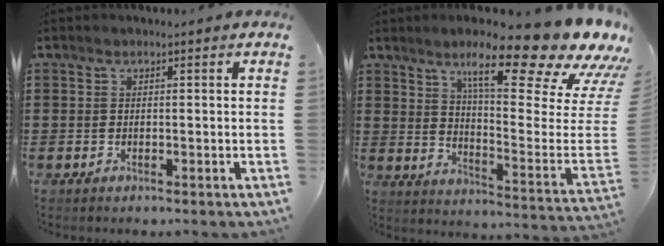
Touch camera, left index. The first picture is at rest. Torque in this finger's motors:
{"motor_torque": [1.53, -0.60, 0.59, 0.21]}